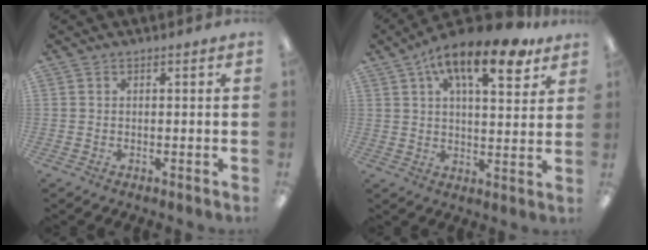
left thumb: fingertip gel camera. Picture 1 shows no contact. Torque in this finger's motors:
{"motor_torque": [0.49, 0.66, 1.78, -0.99, 0.43]}